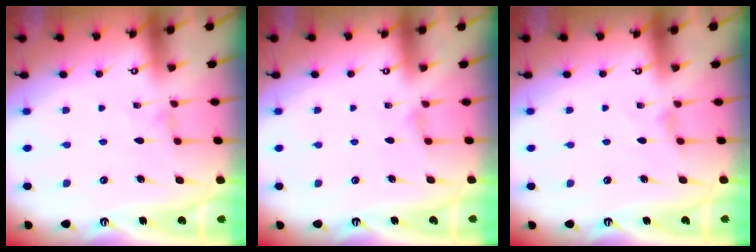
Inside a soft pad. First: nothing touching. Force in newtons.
{"total": 2.0, "press": 2.0, "slide": 0.4}
{"total": 2.5, "press": 2.5, "slide": 0.4}